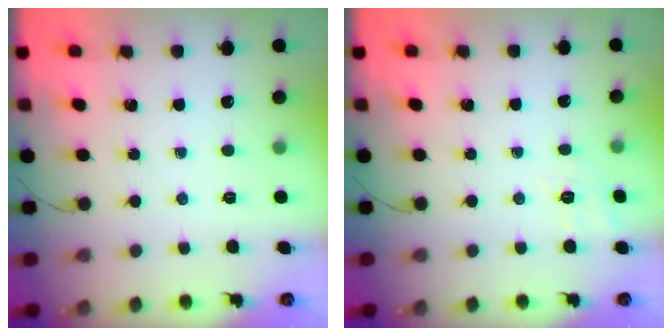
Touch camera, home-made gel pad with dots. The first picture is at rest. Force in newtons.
{"total": 2.4, "press": 1.2, "slide": 2.1}